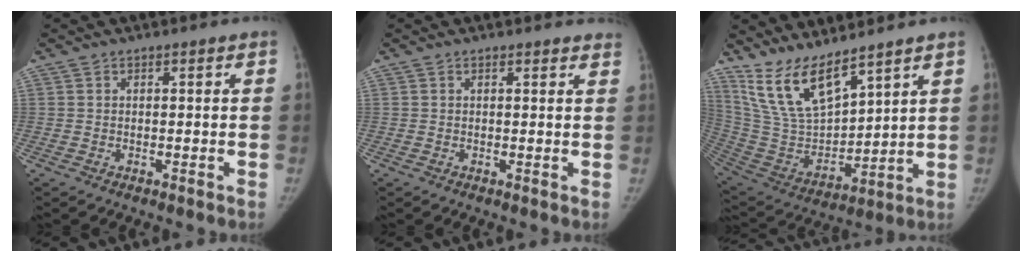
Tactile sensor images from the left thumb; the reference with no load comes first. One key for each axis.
{"total": 1.9, "fx": 1.9, "fy": 0.4, "fz": 0.2, "tx": 0.003, "ty": -0.008, "tz": 0.011}
{"total": 14.2, "fx": 11.0, "fy": 4.3, "fz": 7.9, "tx": -0.131, "ty": -0.067, "tz": 0.237}